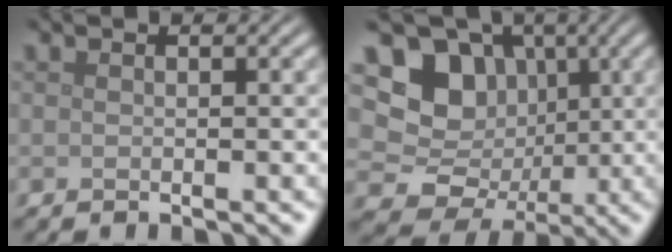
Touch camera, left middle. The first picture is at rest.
{"total": 10.1, "force": [1.3, 9.2, 4.0], "torque": [-0.061, 0.010, -0.002]}